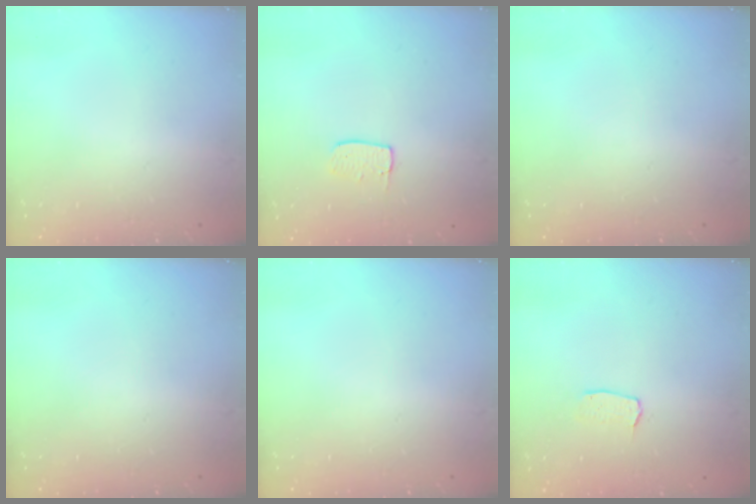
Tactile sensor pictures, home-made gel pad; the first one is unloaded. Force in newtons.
{"total": 6.0, "press": 6.0, "slide": 0.3}
{"total": 0.0}
{"total": 0.0}
{"total": 0.0}
{"total": 2.9, "press": 2.9, "slide": 0.2}